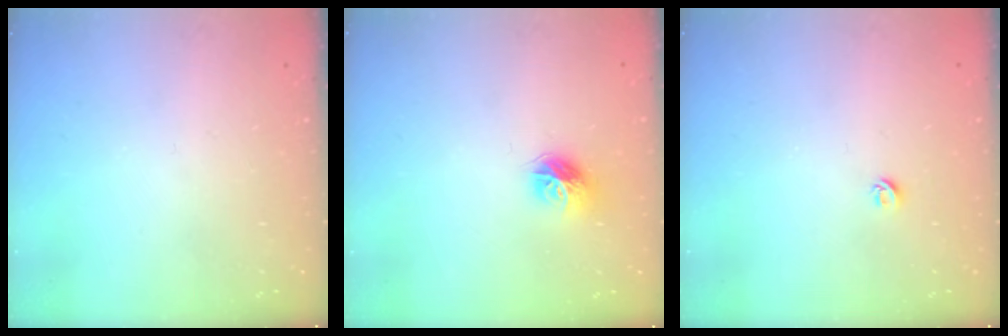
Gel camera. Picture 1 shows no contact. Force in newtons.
{"total": 9.4, "press": 9.4, "slide": 0.5}
{"total": 3.9, "press": 3.8, "slide": 0.3}